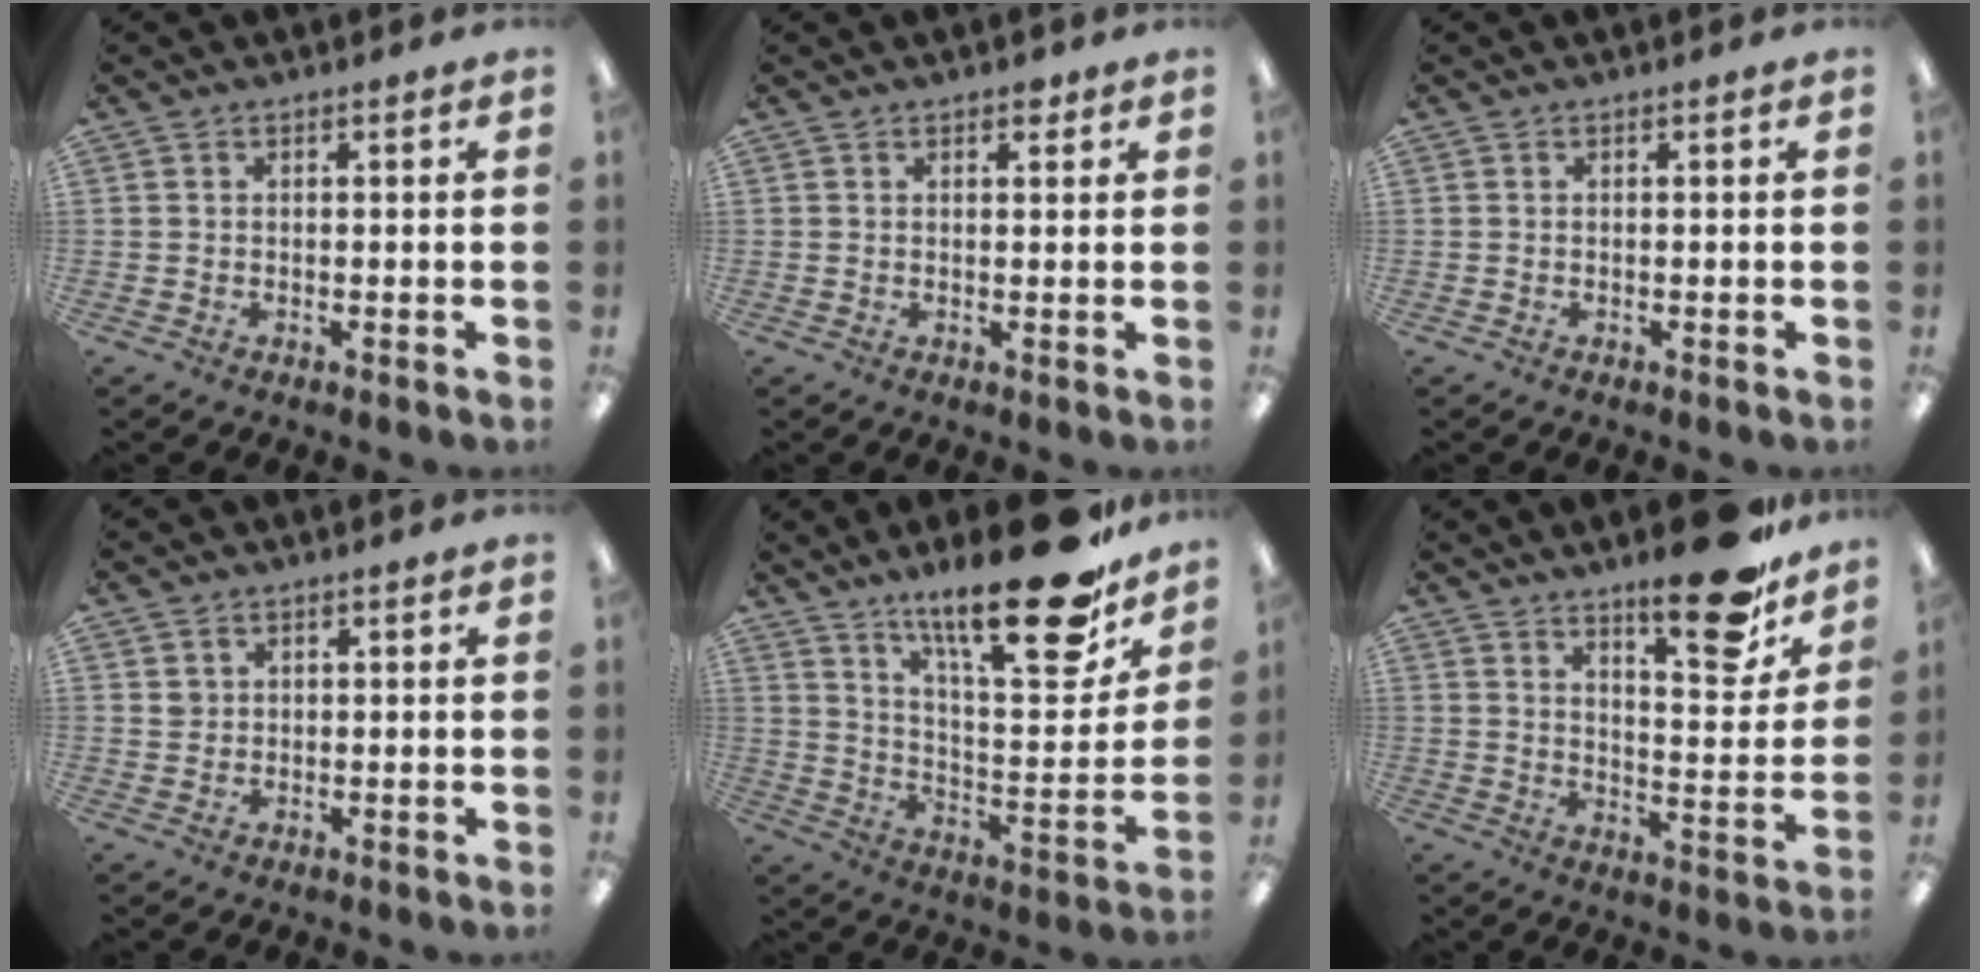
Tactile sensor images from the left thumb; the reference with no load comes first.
{"total": 2.3, "force": [1.6, 1.2, 1.1], "torque": [0.000, -0.007, 0.023]}
{"total": 0.0}
{"total": 2.0, "force": [0.9, 1.8, 0.2], "torque": [0.001, -0.001, 0.015]}
{"total": 24.5, "force": [17.8, 6.3, 15.6], "torque": [-0.223, -0.124, 0.285]}
{"total": 17.2, "force": [12.7, 5.3, 10.2], "torque": [-0.129, -0.088, 0.204]}